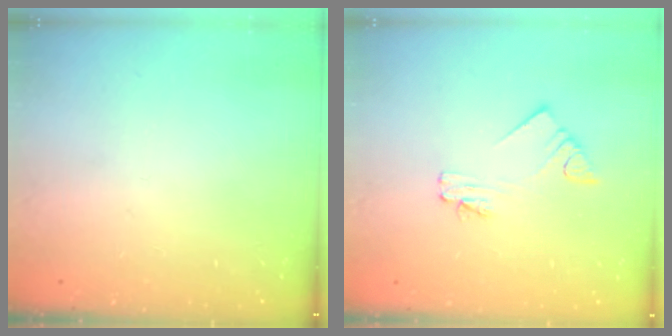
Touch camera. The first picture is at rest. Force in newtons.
{"total": 1.9, "press": 1.9, "slide": 0.1}